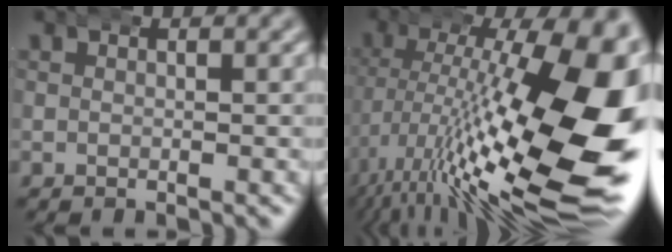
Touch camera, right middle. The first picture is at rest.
{"total": 17.1, "force": [-1.9, 6.3, 15.7], "torque": [-0.216, -0.022, -0.008]}